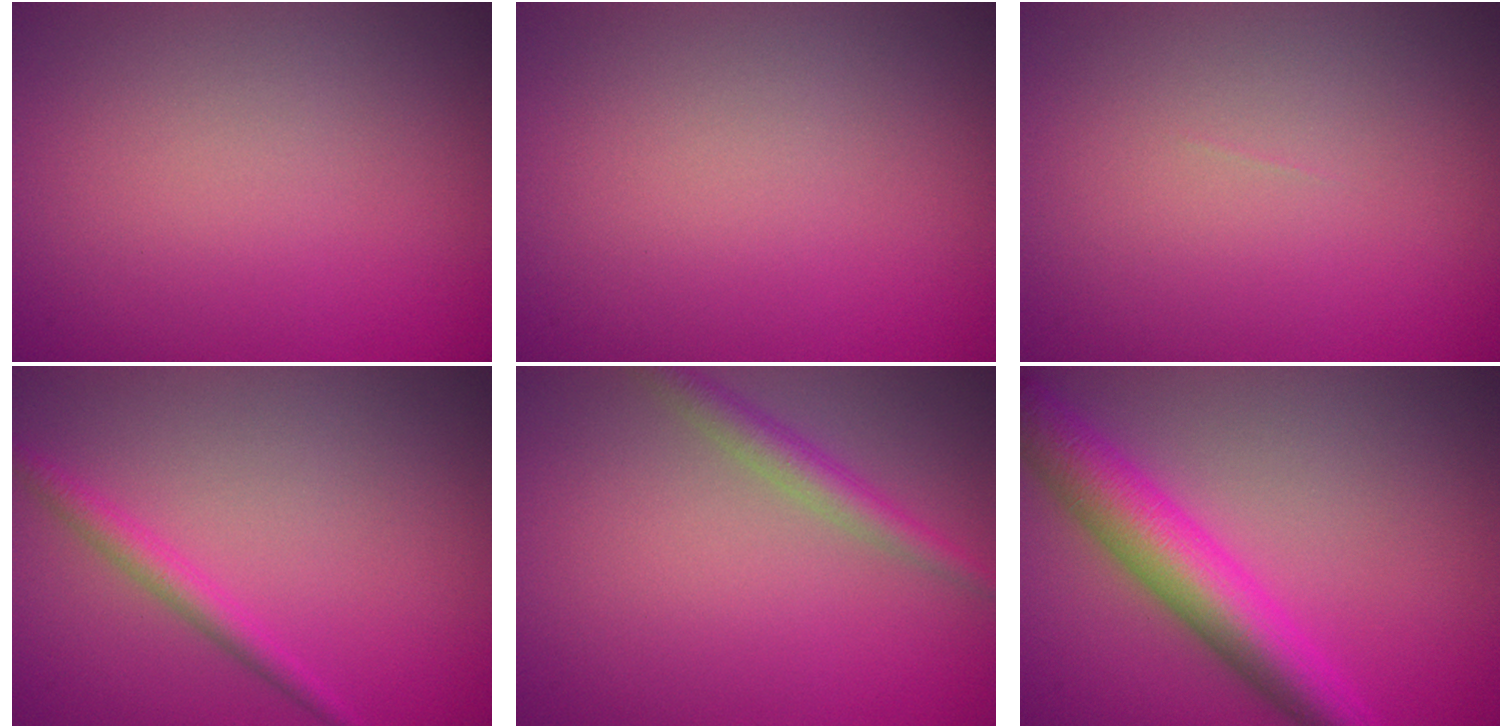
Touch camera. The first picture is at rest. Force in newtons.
{"total": 0.0}
{"total": 0.0}
{"total": 1.9, "press": 1.9, "slide": 0.1}
{"total": 2.4, "press": 2.4, "slide": 0.1}
{"total": 6.7, "press": 6.7, "slide": 0.0}